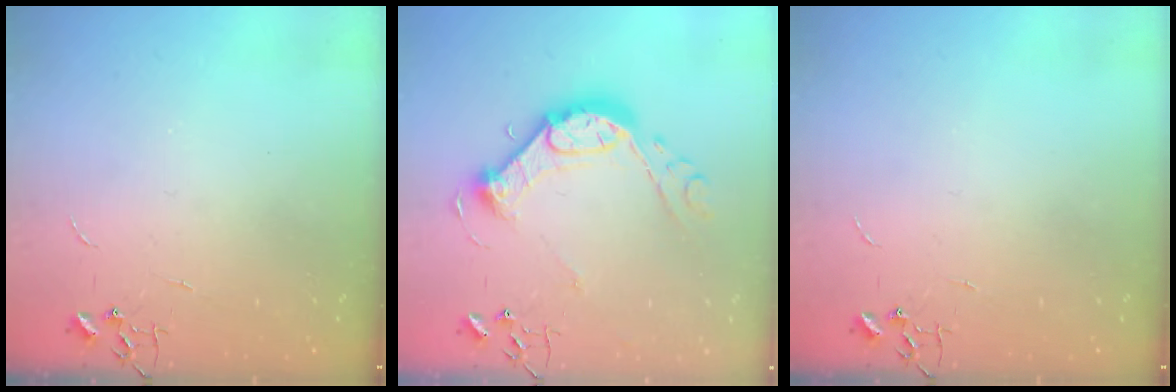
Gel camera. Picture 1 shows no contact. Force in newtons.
{"total": 15.5, "press": 15.4, "slide": 1.3}
{"total": 0.0}